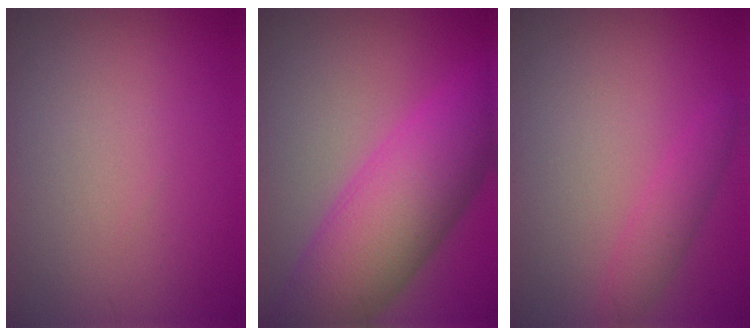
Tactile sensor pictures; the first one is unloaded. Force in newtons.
{"total": 10.0, "press": 10.0, "slide": 0.2}
{"total": 1.9, "press": 1.9, "slide": 0.1}